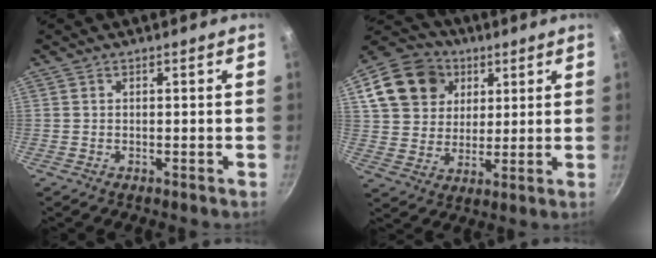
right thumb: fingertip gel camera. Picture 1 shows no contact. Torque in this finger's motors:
{"motor_torque": [-1.44, 1.69, 0.46, -0.37, 0.09]}